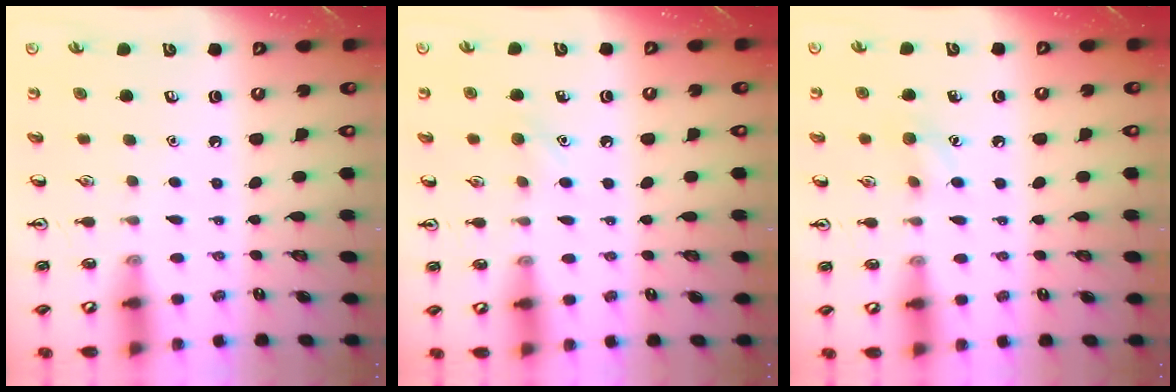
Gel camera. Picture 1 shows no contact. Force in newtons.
{"total": 5.5, "press": 5.2, "slide": 1.6}
{"total": 6.7, "press": 6.4, "slide": 2.1}